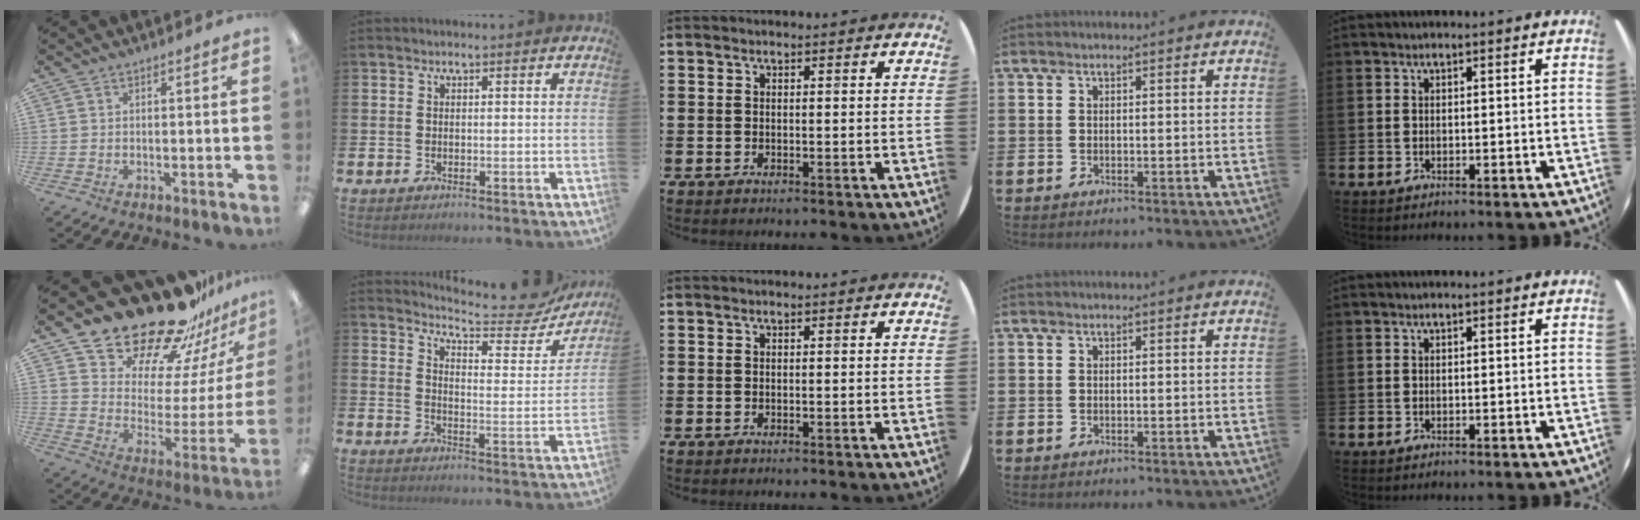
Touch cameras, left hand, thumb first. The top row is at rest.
{"thumb": {"total": 24.2, "force": [20.1, 9.8, 9.3], "torque": [-0.146, -0.150, 0.359]}, "index": {"total": 6.9, "force": [6.6, 1.0, 1.9], "torque": [-0.042, -0.052, 0.108]}}